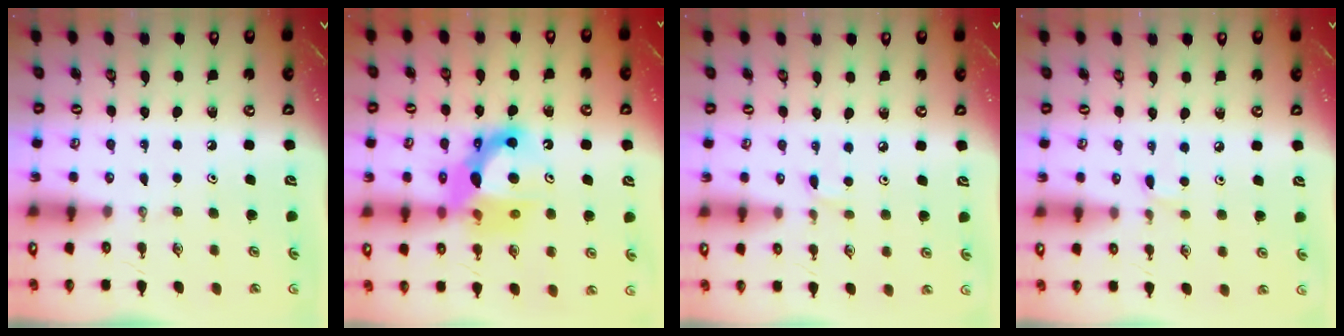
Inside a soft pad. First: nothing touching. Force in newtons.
{"total": 12.5, "press": 12.4, "slide": 1.9}
{"total": 2.2, "press": 2.1, "slide": 0.3}
{"total": 2.2, "press": 2.1, "slide": 0.3}